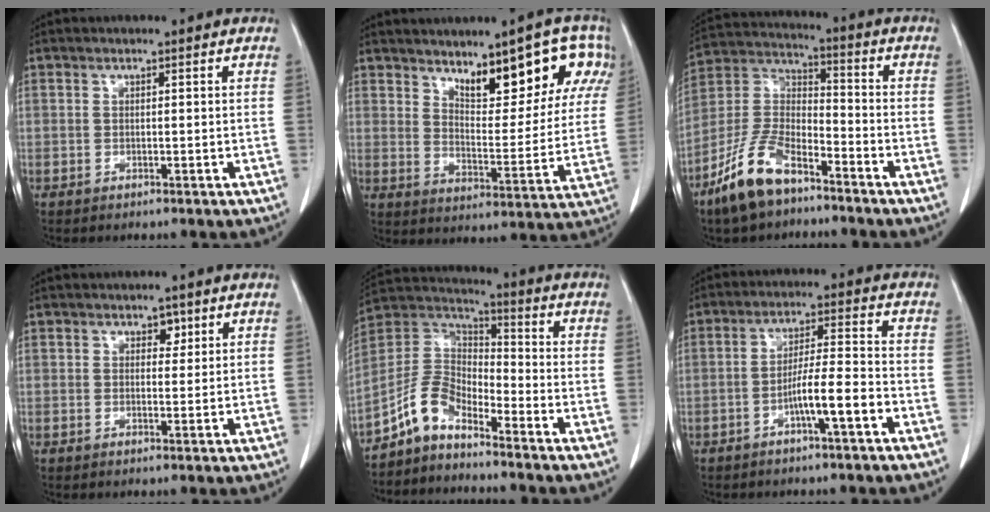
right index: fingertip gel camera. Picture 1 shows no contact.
{"total": 16.0, "force": [9.2, 5.8, 11.7], "torque": [-0.148, 0.003, 0.137]}
{"total": 13.6, "force": [-9.2, 5.4, 8.4], "torque": [-0.188, 0.001, -0.180]}
{"total": 2.9, "force": [1.3, 1.9, 1.6], "torque": [-0.033, 0.011, 0.027]}
{"total": 9.2, "force": [-6.8, 3.9, 5.0], "torque": [-0.117, 0.022, -0.139]}
{"total": 7.6, "force": [-3.3, 0.6, 6.8], "torque": [-0.122, 0.013, -0.053]}